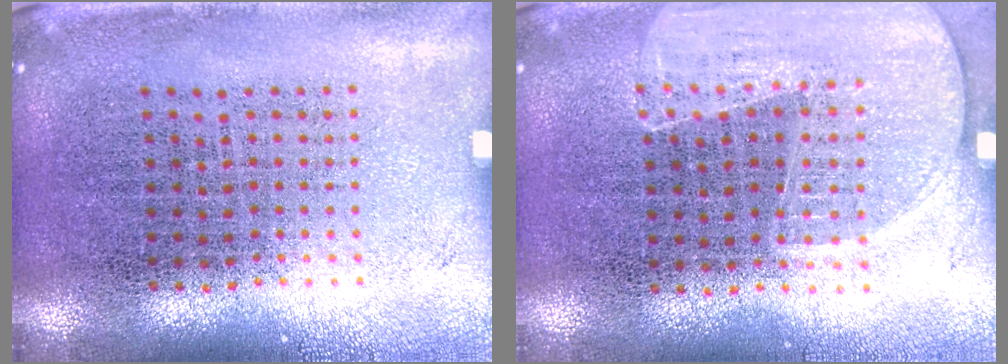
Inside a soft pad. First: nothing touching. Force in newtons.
{"total": 1.6, "press": 1.4, "slide": 0.8}